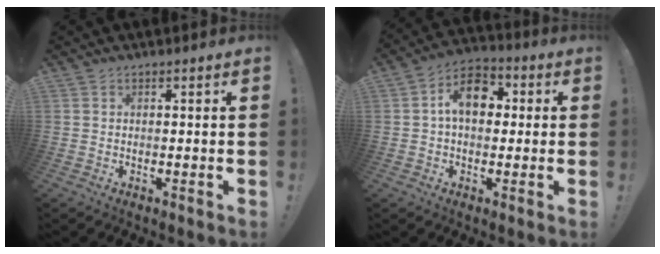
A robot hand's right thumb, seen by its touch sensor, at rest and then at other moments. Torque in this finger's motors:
{"motor_torque": [1.11, 2.25, 0.96, -0.85, 0.03]}